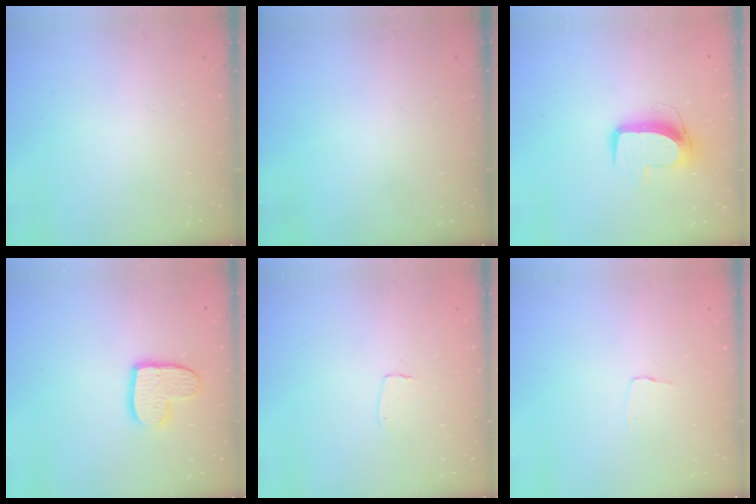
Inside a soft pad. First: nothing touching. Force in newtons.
{"total": 0.0}
{"total": 10.3, "press": 10.3, "slide": 0.8}
{"total": 10.7, "press": 10.7, "slide": 0.8}
{"total": 3.1, "press": 3.1, "slide": 0.2}
{"total": 2.6, "press": 2.6, "slide": 0.2}